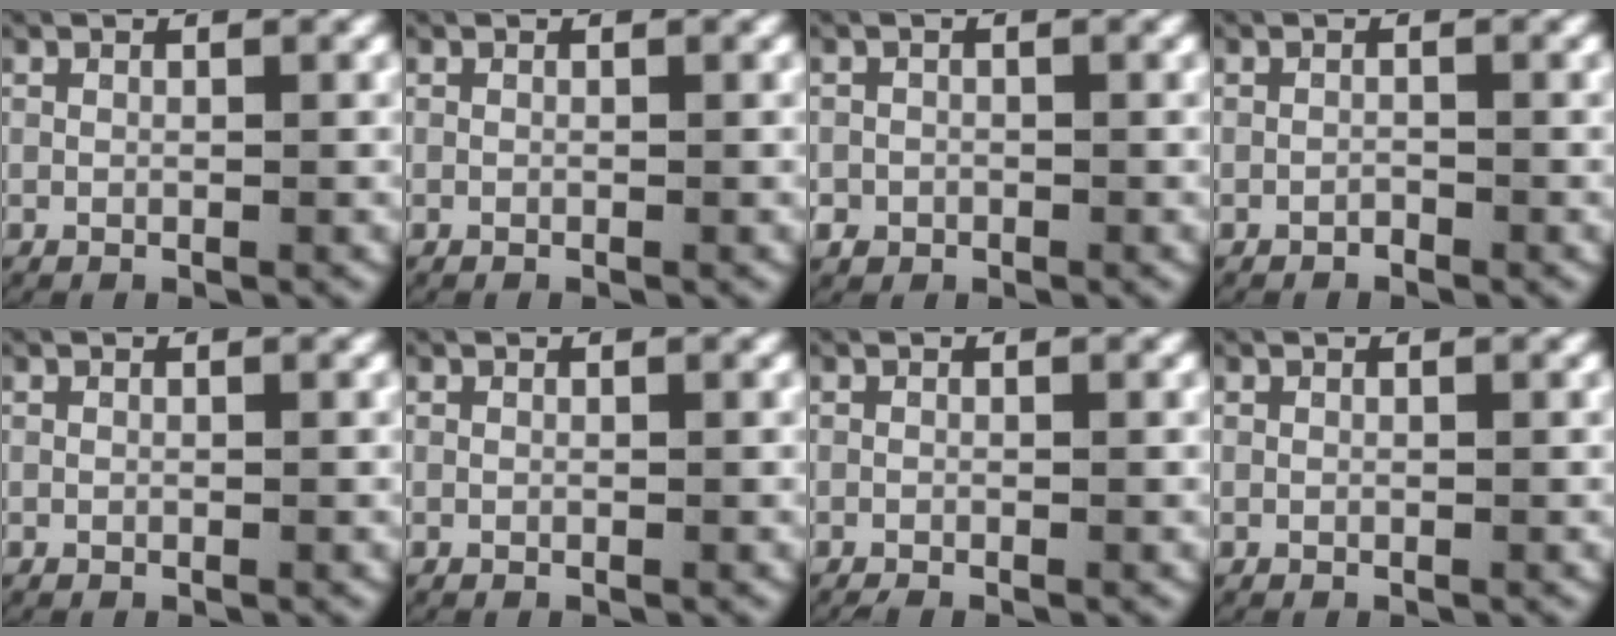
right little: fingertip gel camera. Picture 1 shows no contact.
{"total": 0.0}
{"total": 3.0, "force": [-1.2, 2.7, 0.5], "torque": [-0.020, -0.013, -0.020]}
{"total": 0.7, "force": [-0.7, 0.1, 0.0], "torque": [0.001, -0.001, -0.014]}
{"total": 0.0}
{"total": 0.0}
{"total": 0.6, "force": [-0.6, 0.0, 0.2], "torque": [-0.001, -0.003, -0.011]}
{"total": 0.0}